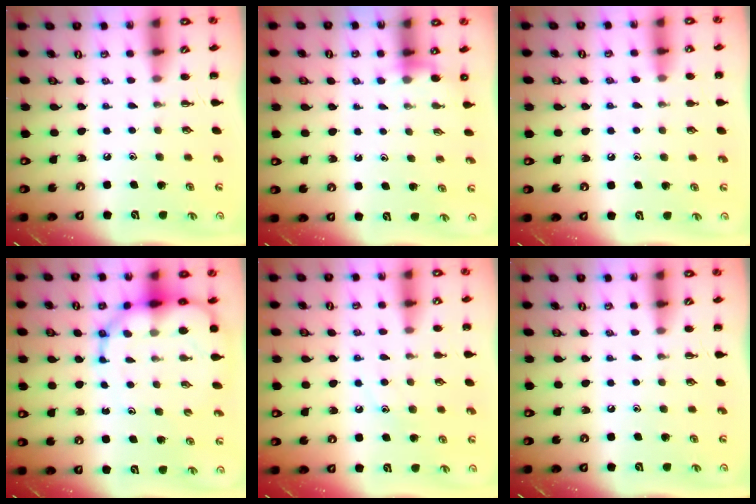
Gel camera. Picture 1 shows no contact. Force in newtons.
{"total": 3.6, "press": 3.5, "slide": 1.0}
{"total": 7.1, "press": 6.6, "slide": 2.6}
{"total": 12.2, "press": 11.8, "slide": 3.3}
{"total": 9.2, "press": 9.1, "slide": 1.2}
{"total": 0.0}